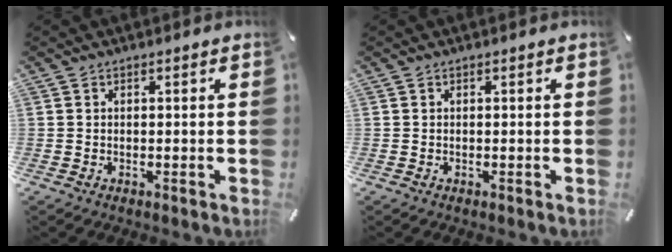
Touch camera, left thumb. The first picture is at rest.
{"total": 0.0}